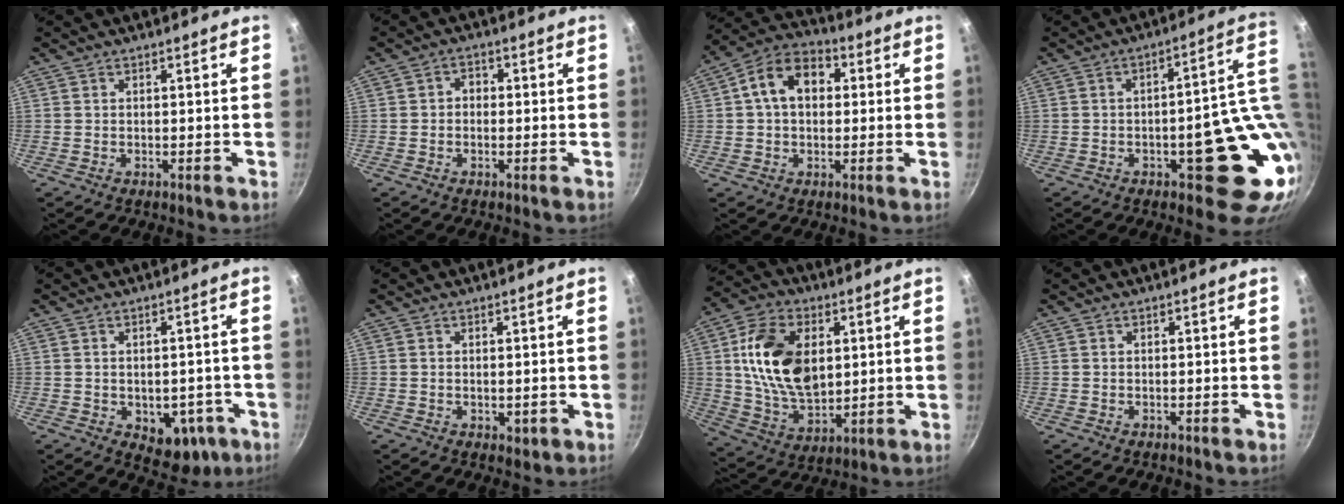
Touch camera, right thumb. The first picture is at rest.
{"total": 2.4, "force": [-0.4, 2.0, 1.3], "torque": [-0.008, 0.011, -0.011]}
{"total": 11.1, "force": [1.9, 7.9, 7.5], "torque": [-0.093, 0.029, 0.010]}
{"total": 16.0, "force": [-0.6, 5.9, 14.9], "torque": [-0.146, 0.004, 0.000]}
{"total": 9.2, "force": [-2.7, 6.2, 6.2], "torque": [-0.040, 0.003, -0.021]}
{"total": 1.6, "force": [0.0, 1.0, 1.3], "torque": [-0.015, -0.005, 0.000]}
{"total": 17.9, "force": [3.4, 11.4, 13.3], "torque": [-0.220, -0.009, 0.066]}
{"total": 0.0}